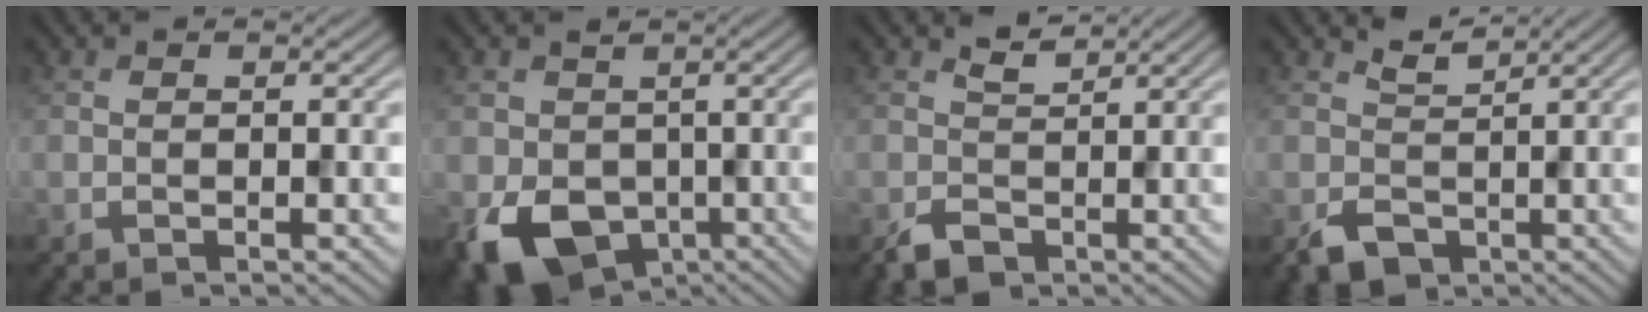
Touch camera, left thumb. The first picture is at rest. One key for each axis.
{"total": 10.0, "fx": -2.7, "fy": 7.6, "fz": 5.9, "tx": -0.133, "ty": -0.031, "tz": -0.045}
{"total": 2.5, "fx": 0.0, "fy": 1.8, "fz": 1.8, "tx": -0.040, "ty": -0.005, "tz": 0.003}
{"total": 3.2, "fx": 0.3, "fy": 2.5, "fz": 2.0, "tx": -0.041, "ty": -0.010, "tz": 0.011}